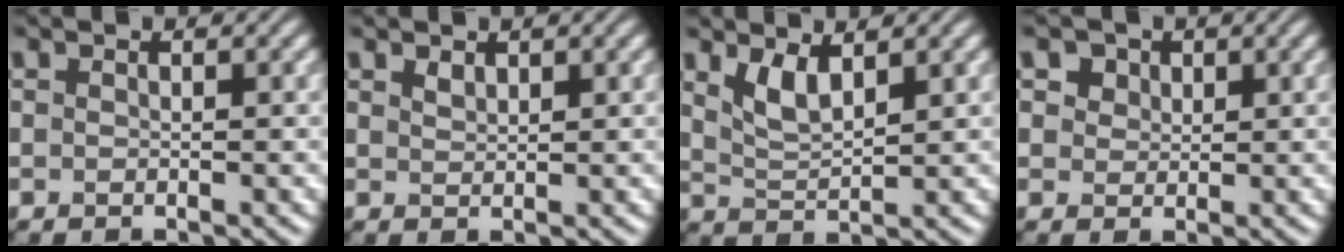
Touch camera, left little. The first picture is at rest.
{"total": 0.9, "force": [0.8, 0.4, 0.3], "torque": [-0.009, -0.001, 0.018]}
{"total": 2.7, "force": [1.7, 0.9, 1.9], "torque": [-0.045, -0.010, 0.039]}
{"total": 4.2, "force": [2.4, 2.9, 1.9], "torque": [-0.050, 0.005, 0.032]}